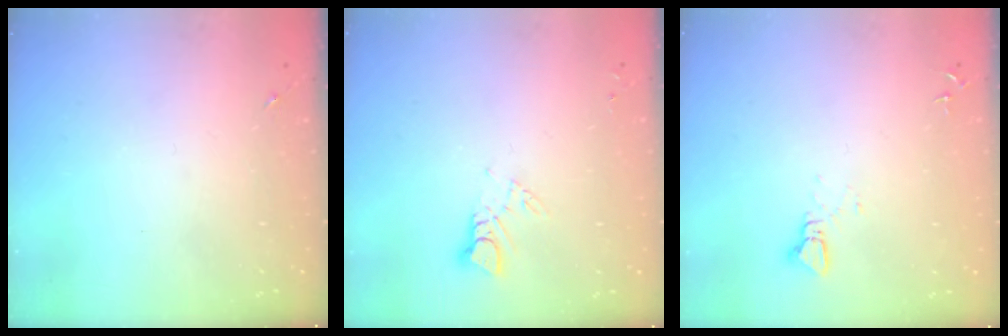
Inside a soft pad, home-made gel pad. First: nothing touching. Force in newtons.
{"total": 3.7, "press": 3.7, "slide": 0.4}
{"total": 2.3, "press": 2.3, "slide": 0.1}